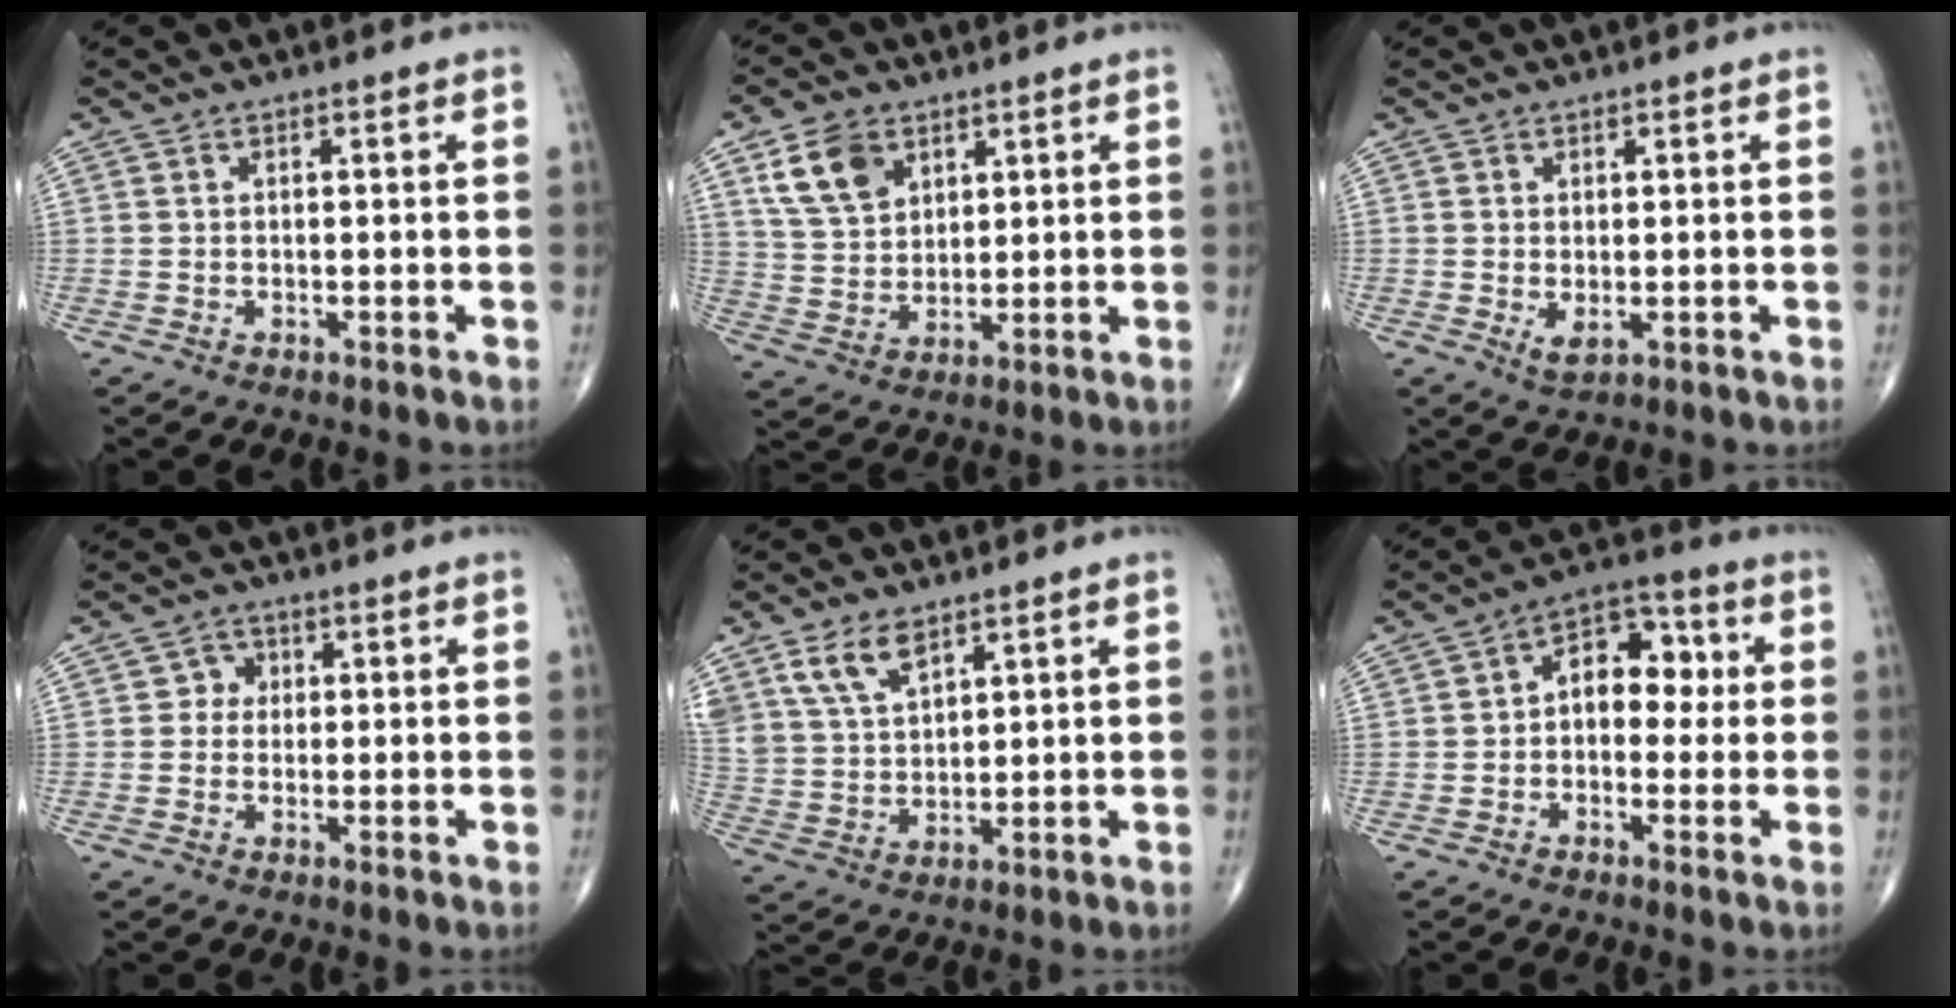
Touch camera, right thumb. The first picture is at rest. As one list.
[{"total": 9.4, "force": [4.9, 6.2, 5.1], "torque": [-0.079, -0.019, 0.100]}, {"total": 2.1, "force": [-0.1, 1.1, 1.8], "torque": [-0.030, -0.007, 0.004]}, {"total": 2.7, "force": [0.4, 2.6, 0.7], "torque": [0.010, 0.006, -0.001]}, {"total": 8.1, "force": [5.3, 4.1, 4.7], "torque": [-0.083, -0.019, 0.112]}, {"total": 9.6, "force": [0.6, 6.4, 7.1], "torque": [-0.066, 0.034, -0.002]}]